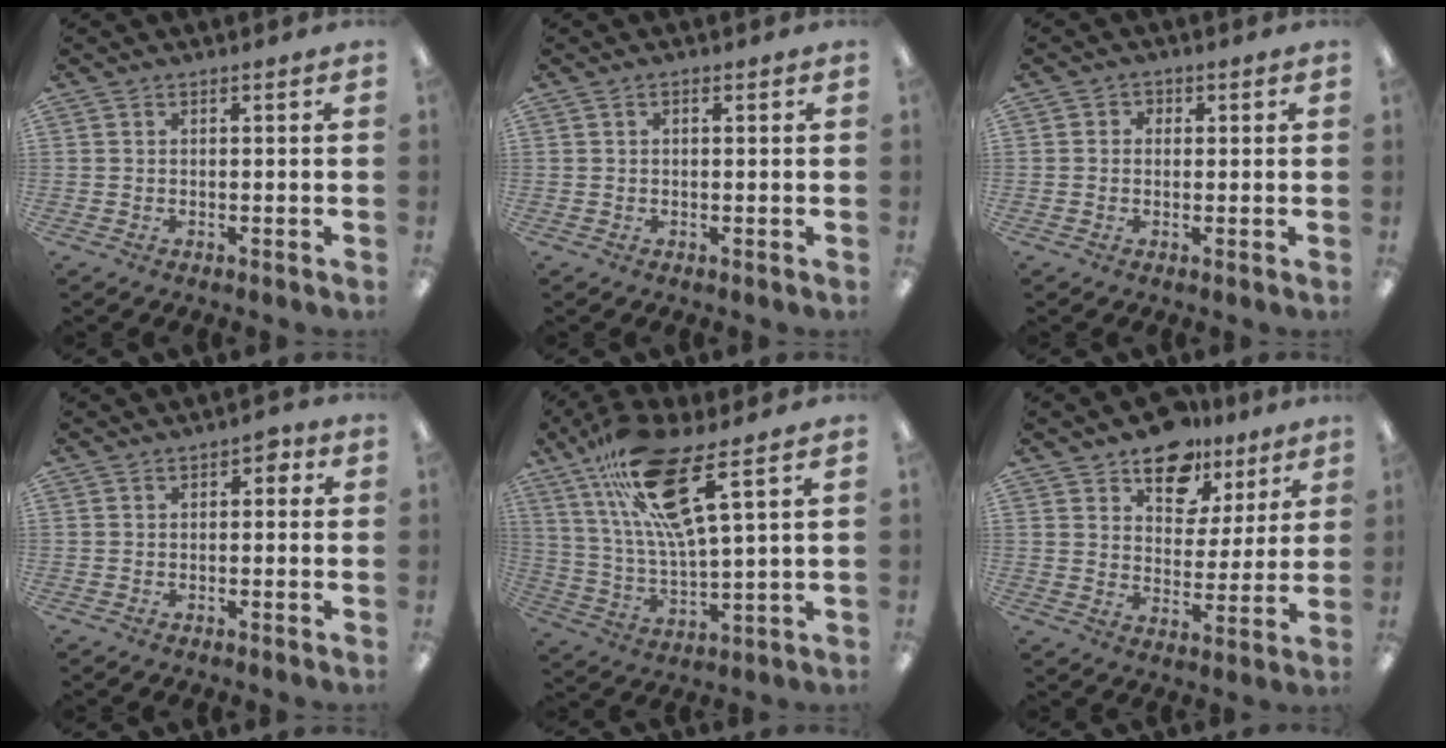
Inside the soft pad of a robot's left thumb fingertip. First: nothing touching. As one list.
[{"total": 0.9, "force": [0.2, 0.4, 0.7], "torque": [-0.014, 0.004, 0.003]}, {"total": 1.6, "force": [-0.4, 1.4, 0.6], "torque": [-0.010, 0.006, -0.009]}, {"total": 1.7, "force": [-0.1, 1.2, 1.1], "torque": [-0.015, 0.003, -0.005]}, {"total": 18.8, "force": [10.8, 4.4, 14.7], "torque": [-0.282, -0.035, 0.178]}, {"total": 12.7, "force": [9.4, 7.7, 3.7], "torque": [-0.054, -0.063, 0.173]}]